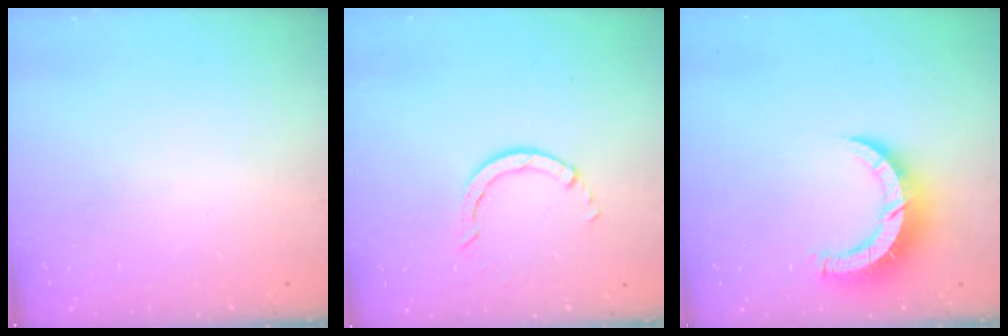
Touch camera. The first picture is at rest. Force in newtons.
{"total": 3.4, "press": 3.4, "slide": 0.5}
{"total": 9.4, "press": 9.4, "slide": 0.7}